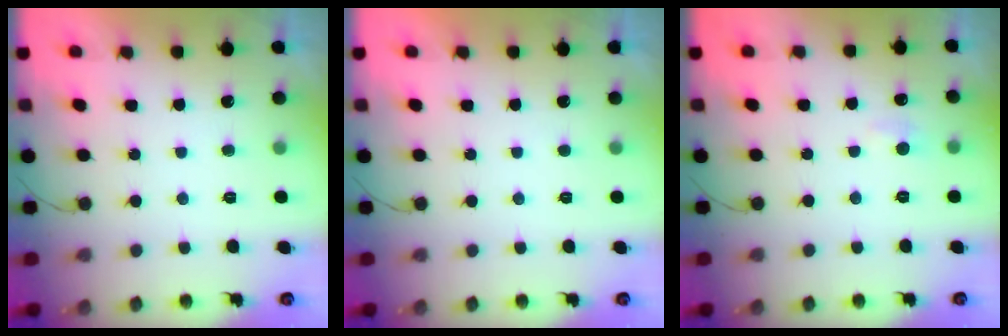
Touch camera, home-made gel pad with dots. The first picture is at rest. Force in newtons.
{"total": 0.0}
{"total": 5.2, "press": 5.2, "slide": 0.6}